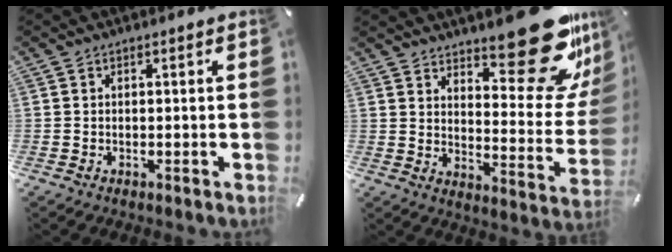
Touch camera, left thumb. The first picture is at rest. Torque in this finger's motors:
{"motor_torque": [2.76, 1.98, 0.40, -0.40, 0.19]}